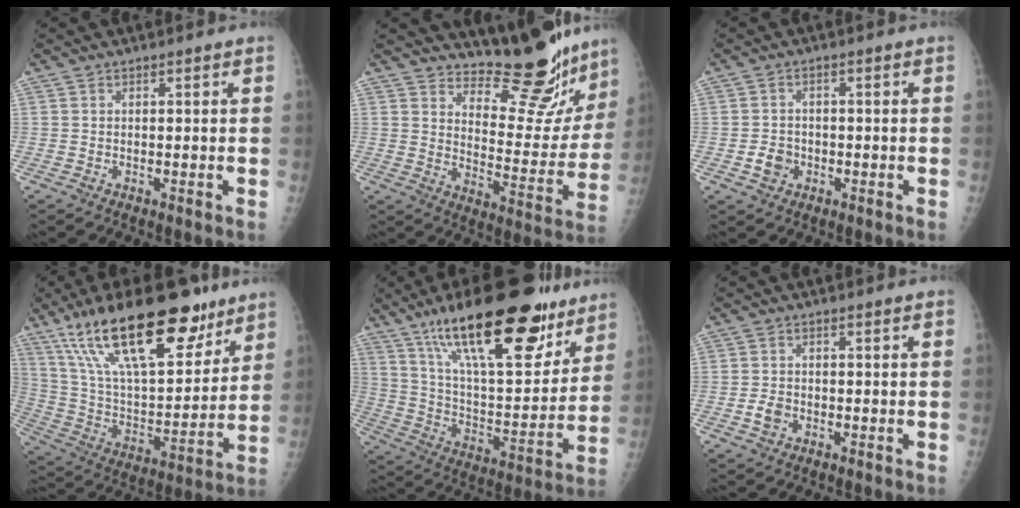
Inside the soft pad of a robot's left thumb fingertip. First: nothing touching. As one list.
[{"total": 17.0, "force": [15.6, 4.3, 5.5], "torque": [-0.030, -0.138, 0.212]}, {"total": 3.5, "force": [-1.1, 3.0, 1.4], "torque": [-0.011, 0.007, -0.019]}, {"total": 28.2, "force": [17.9, 10.7, 19.0], "torque": [-0.289, -0.043, 0.308]}, {"total": 28.7, "force": [18.5, 10.0, 19.6], "torque": [-0.278, -0.054, 0.301]}, {"total": 2.5, "force": [-0.9, 1.9, 1.4], "torque": [-0.021, 0.004, -0.016]}]